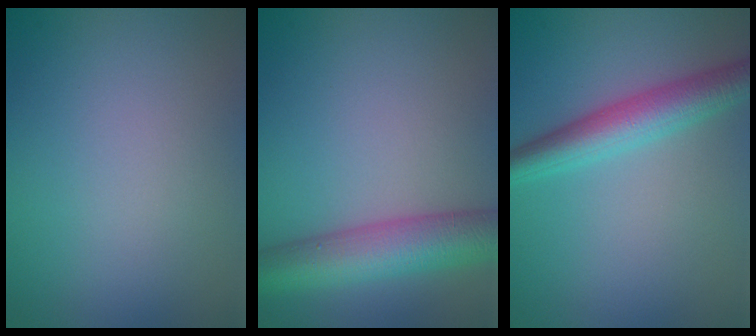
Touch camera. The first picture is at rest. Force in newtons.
{"total": 6.6, "press": 6.6, "slide": 0.3}
{"total": 4.4, "press": 4.4, "slide": 0.1}